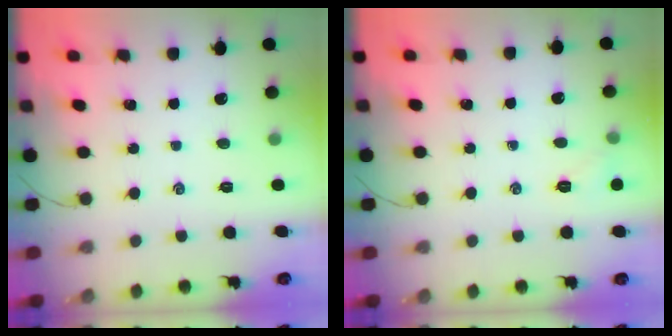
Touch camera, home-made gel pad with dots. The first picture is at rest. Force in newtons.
{"total": 4.6, "press": 4.5, "slide": 1.2}